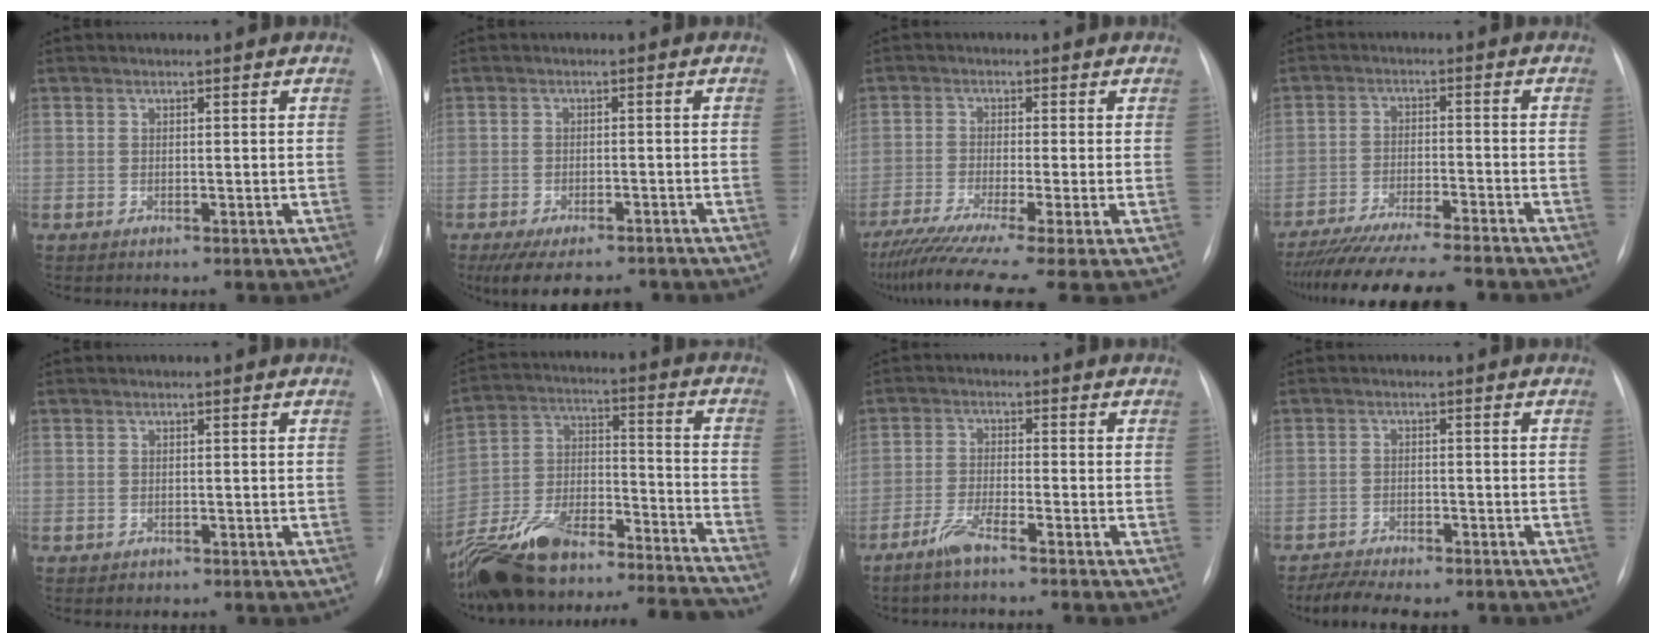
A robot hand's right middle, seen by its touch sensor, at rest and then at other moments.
{"total": 9.8, "force": [-8.4, 3.1, 4.0], "torque": [-0.060, -0.005, -0.113]}
{"total": 12.1, "force": [-8.8, -0.5, 8.3], "torque": [-0.147, -0.033, -0.145]}
{"total": 17.5, "force": [-15.7, 0.9, 7.7], "torque": [-0.130, -0.031, -0.233]}
{"total": 0.6, "force": [-0.4, 0.4, 0.1], "torque": [-0.004, 0.002, -0.004]}
{"total": 24.8, "force": [-22.2, 3.6, 10.5], "torque": [-0.179, 0.025, -0.353]}
{"total": 4.1, "force": [-3.3, -0.1, 2.5], "torque": [-0.060, -0.009, -0.072]}
{"total": 7.4, "force": [-6.5, 1.9, 2.9], "torque": [-0.042, -0.005, -0.097]}